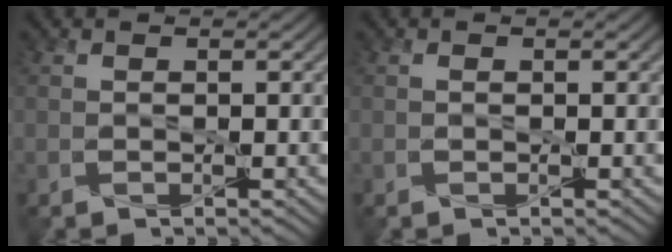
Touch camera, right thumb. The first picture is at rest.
{"total": 0.0}